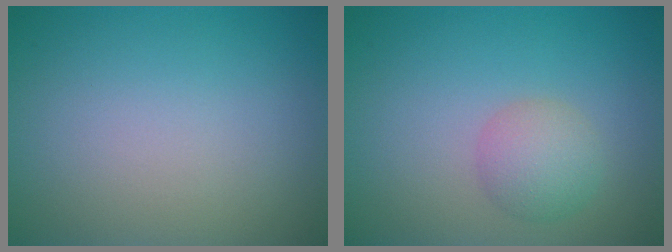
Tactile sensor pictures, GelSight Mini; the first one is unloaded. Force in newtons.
{"total": 2.7, "press": 2.7, "slide": 0.1}